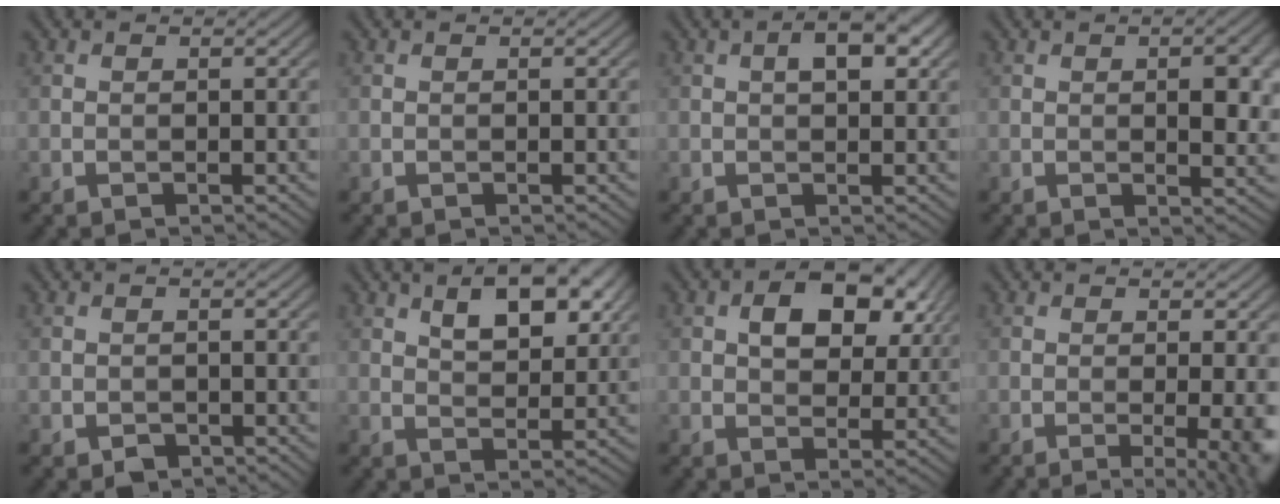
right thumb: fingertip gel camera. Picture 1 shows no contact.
{"total": 0.0}
{"total": 4.2, "force": [1.3, 1.9, 3.5], "torque": [-0.055, 0.007, 0.017]}
{"total": 5.1, "force": [0.6, 2.2, 4.6], "torque": [-0.066, 0.000, 0.013]}
{"total": 1.2, "force": [-0.8, 0.8, 0.5], "torque": [-0.008, -0.004, -0.015]}
{"total": 7.7, "force": [3.8, 3.6, 5.7], "torque": [-0.091, 0.008, 0.064]}
{"total": 8.5, "force": [2.8, 5.2, 6.1], "torque": [-0.096, -0.001, 0.042]}
{"total": 6.0, "force": [-1.3, 1.5, 5.7], "torque": [-0.076, -0.007, -0.012]}